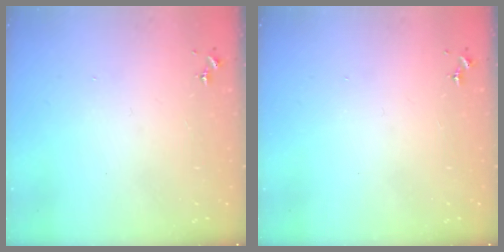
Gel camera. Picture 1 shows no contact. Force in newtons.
{"total": 0.0}